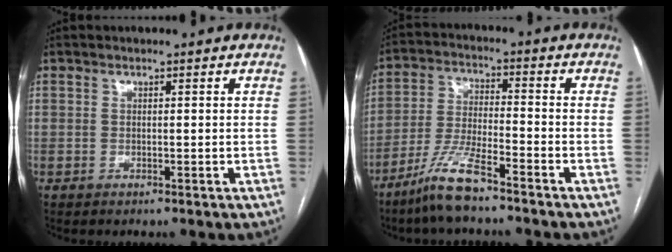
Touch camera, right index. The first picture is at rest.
{"total": 8.5, "force": [-6.4, 0.7, 5.5], "torque": [-0.120, -0.016, -0.127]}